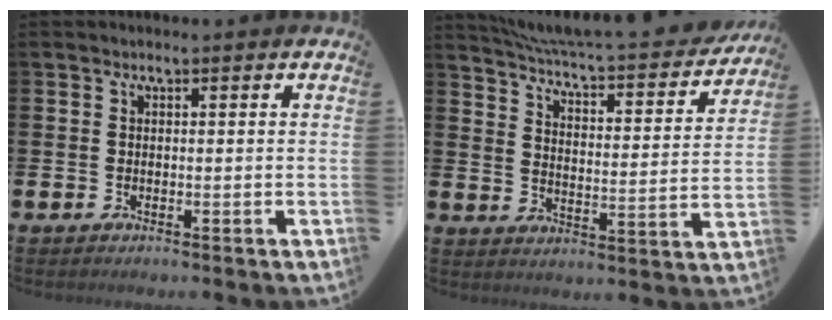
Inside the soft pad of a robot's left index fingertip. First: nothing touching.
{"total": 5.9, "force": [5.7, 0.3, 1.6], "torque": [-0.054, -0.052, 0.092]}